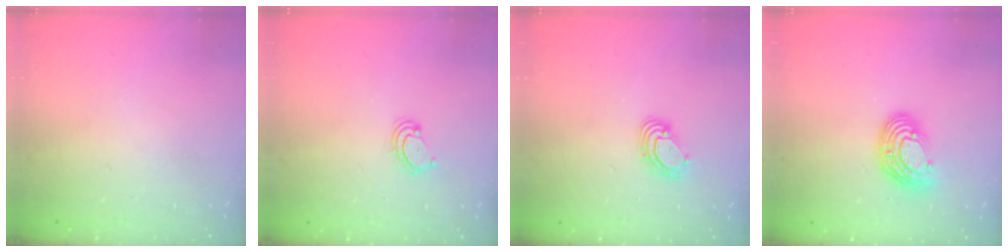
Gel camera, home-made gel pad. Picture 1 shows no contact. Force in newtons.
{"total": 2.9, "press": 2.9, "slide": 0.3}
{"total": 5.6, "press": 5.6, "slide": 0.7}
{"total": 10.9, "press": 10.9, "slide": 0.8}